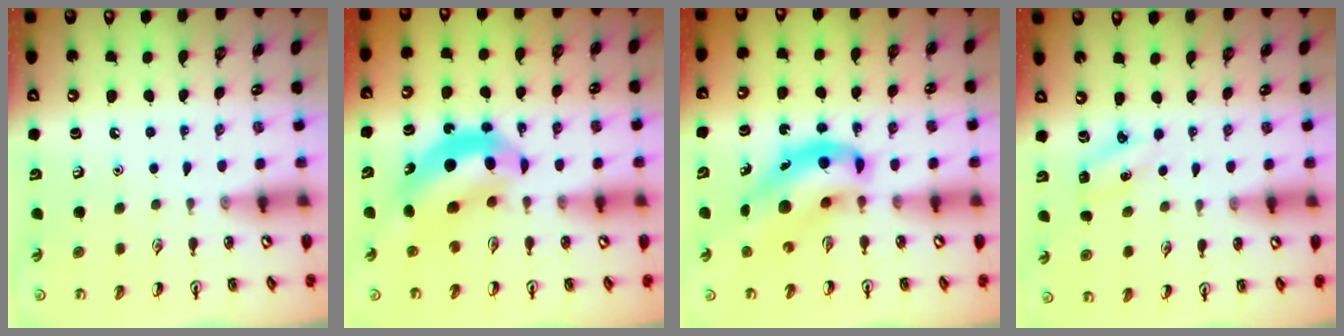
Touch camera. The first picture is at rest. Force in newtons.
{"total": 10.1, "press": 9.5, "slide": 3.4}
{"total": 9.8, "press": 9.4, "slide": 2.8}
{"total": 2.9, "press": 2.7, "slide": 0.9}